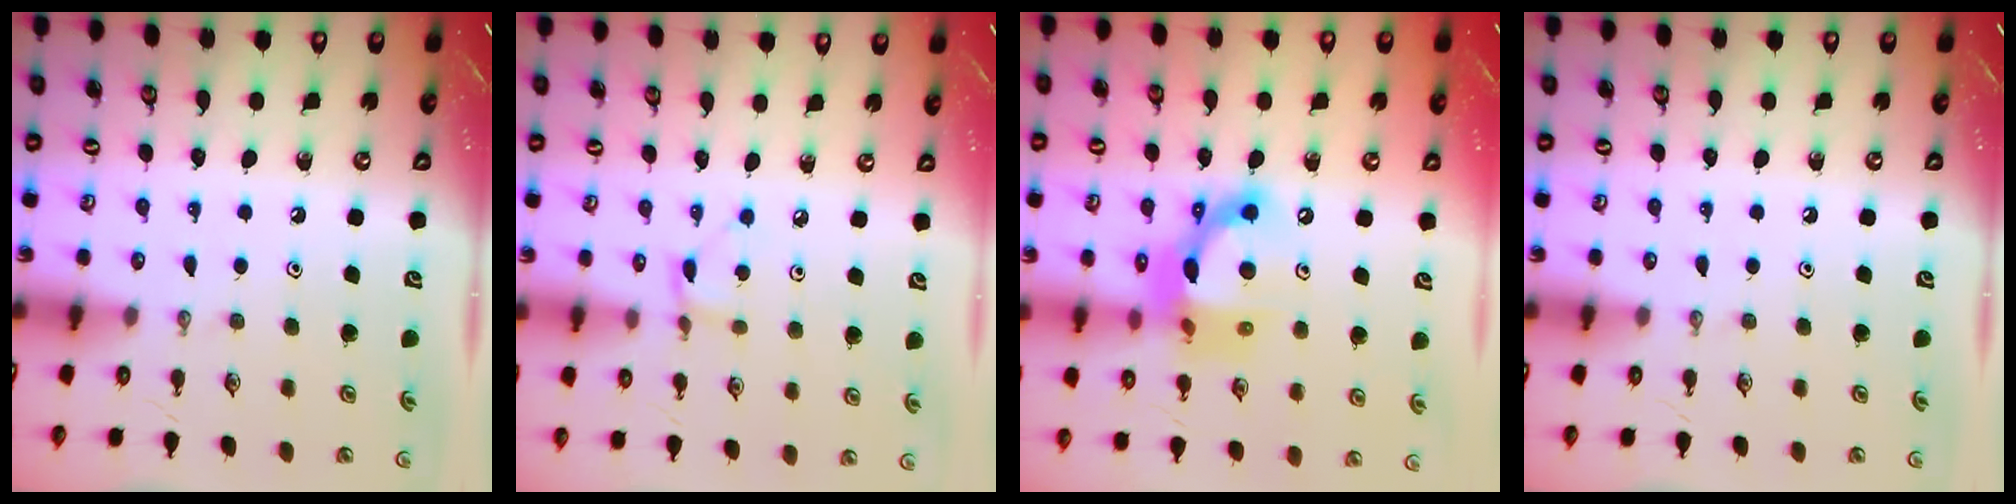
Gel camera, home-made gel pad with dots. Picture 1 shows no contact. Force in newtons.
{"total": 2.6, "press": 2.6, "slide": 0.1}
{"total": 14.1, "press": 14.1, "slide": 1.1}
{"total": 0.0}